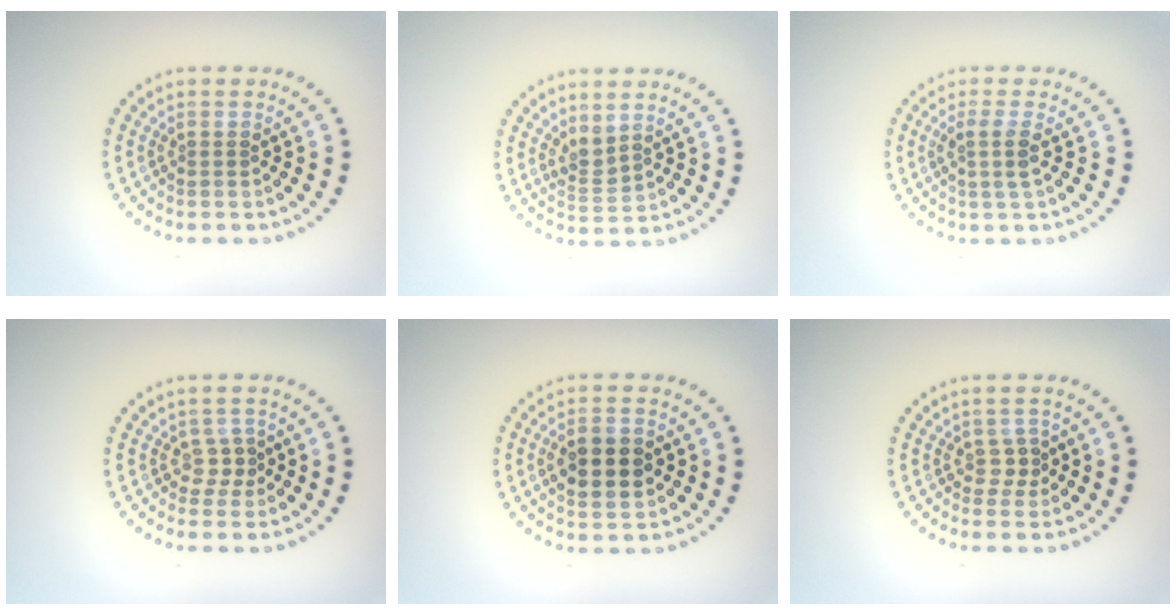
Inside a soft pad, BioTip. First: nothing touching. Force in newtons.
{"total": 1.8, "press": 1.4, "slide": 1.1}
{"total": 1.8, "press": 1.5, "slide": 1.0}
{"total": 1.4, "press": 1.0, "slide": 1.0}
{"total": 4.4, "press": 4.4, "slide": 0.2}
{"total": 1.1, "press": 0.8, "slide": 0.8}